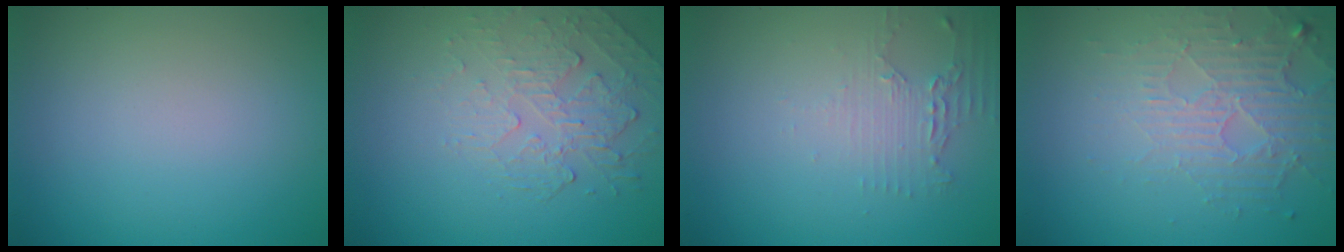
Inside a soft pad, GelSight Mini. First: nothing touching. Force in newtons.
{"total": 2.2, "press": 1.4, "slide": 1.7}
{"total": 2.2, "press": 1.7, "slide": 1.4}
{"total": 5.2, "press": 3.3, "slide": 4.1}